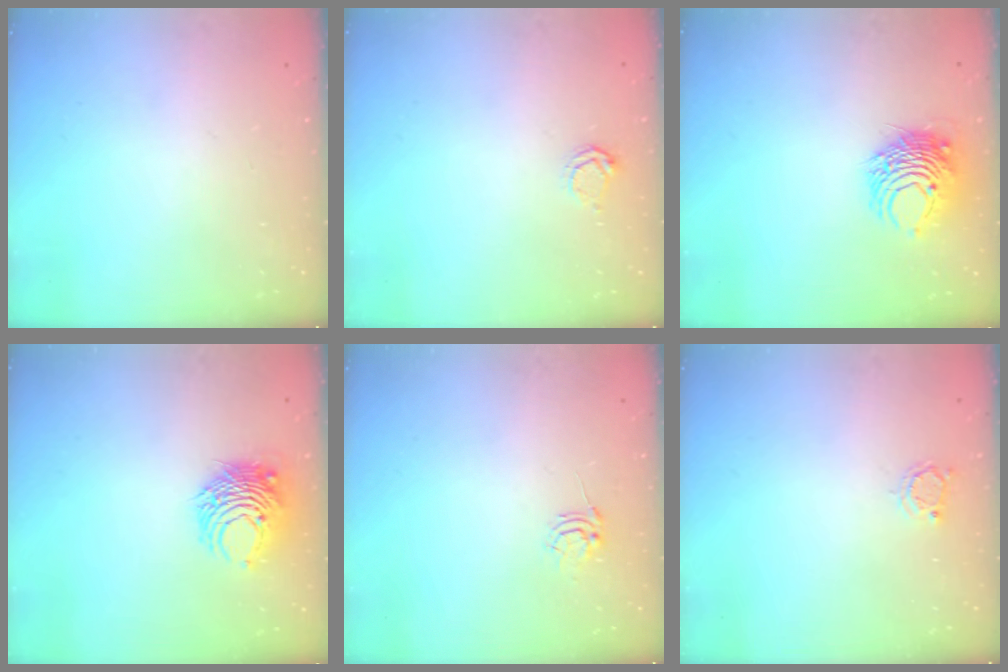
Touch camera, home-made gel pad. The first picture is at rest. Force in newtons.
{"total": 3.1, "press": 3.1, "slide": 0.4}
{"total": 8.1, "press": 8.1, "slide": 0.6}
{"total": 8.3, "press": 8.2, "slide": 0.6}
{"total": 5.2, "press": 5.2, "slide": 0.5}
{"total": 3.0, "press": 3.0, "slide": 0.4}